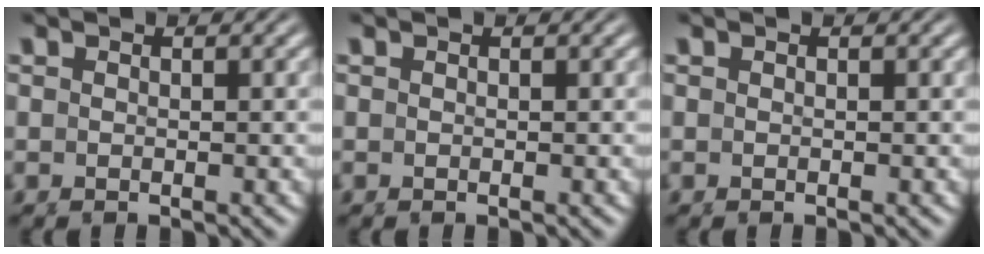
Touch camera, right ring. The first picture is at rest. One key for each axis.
{"total": 0.0}
{"total": 0.0}